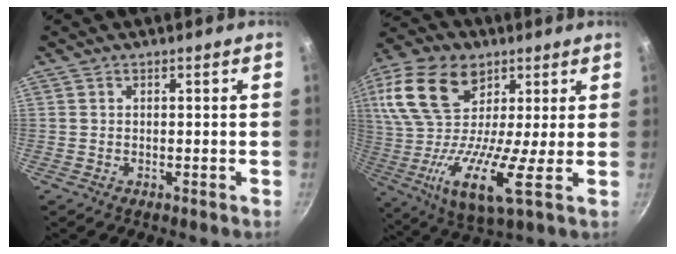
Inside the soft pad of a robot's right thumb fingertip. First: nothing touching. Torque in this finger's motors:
{"motor_torque": [-1.14, 2.95, 2.25, -0.19, 0.53]}